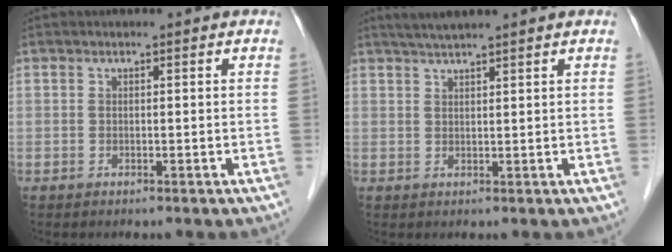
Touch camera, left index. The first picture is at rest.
{"total": 3.7, "force": [3.2, -0.5, 1.8], "torque": [-0.030, 0.022, 0.058]}